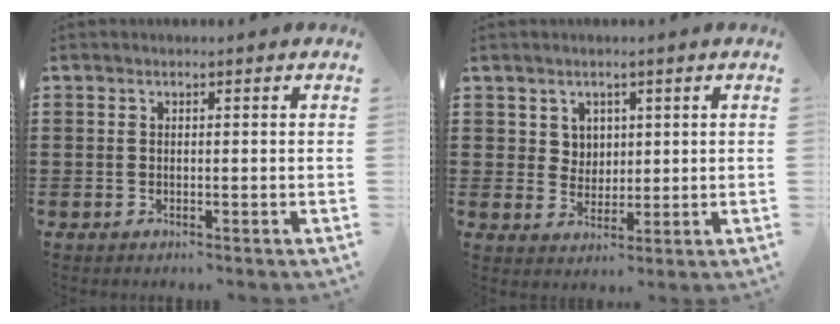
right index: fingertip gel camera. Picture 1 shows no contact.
{"total": 1.3, "force": [1.0, 0.8, 0.2], "torque": [-0.006, 0.003, 0.019]}